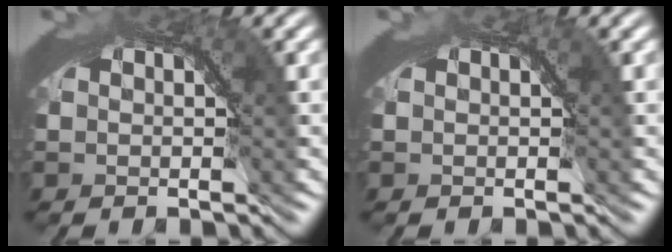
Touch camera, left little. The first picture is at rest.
{"total": 0.5, "force": [-0.1, -0.1, -0.5], "torque": [0.004, -0.001, 0.000]}